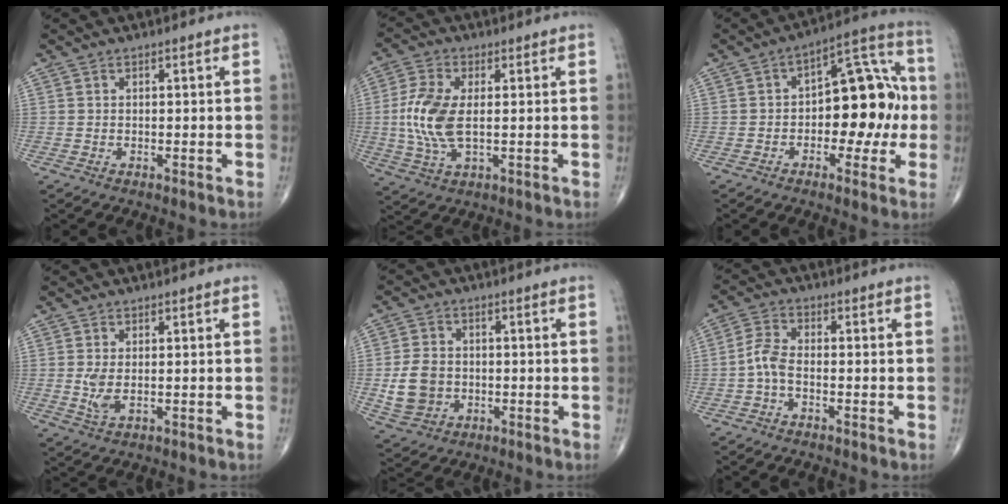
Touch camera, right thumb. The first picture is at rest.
{"total": 10.1, "force": [0.2, 4.9, 8.8], "torque": [-0.202, 0.000, 0.006]}
{"total": 14.9, "force": [-1.2, 8.4, 12.2], "torque": [-0.117, 0.045, -0.024]}
{"total": 3.0, "force": [0.0, 1.3, 2.7], "torque": [-0.065, -0.009, 0.006]}
{"total": 7.9, "force": [-1.0, 6.4, 4.6], "torque": [-0.078, 0.007, -0.012]}
{"total": 4.0, "force": [-1.4, 1.8, 3.3], "torque": [-0.073, 0.017, -0.035]}